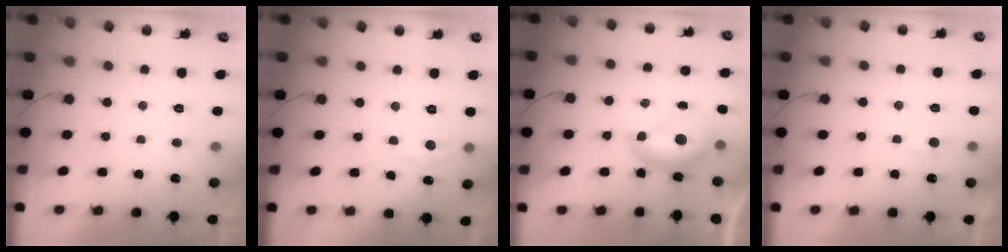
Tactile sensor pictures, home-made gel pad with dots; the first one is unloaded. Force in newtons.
{"total": 2.9, "press": 2.9, "slide": 0.4}
{"total": 7.3, "press": 7.3, "slide": 0.5}
{"total": 2.7, "press": 2.7, "slide": 0.3}